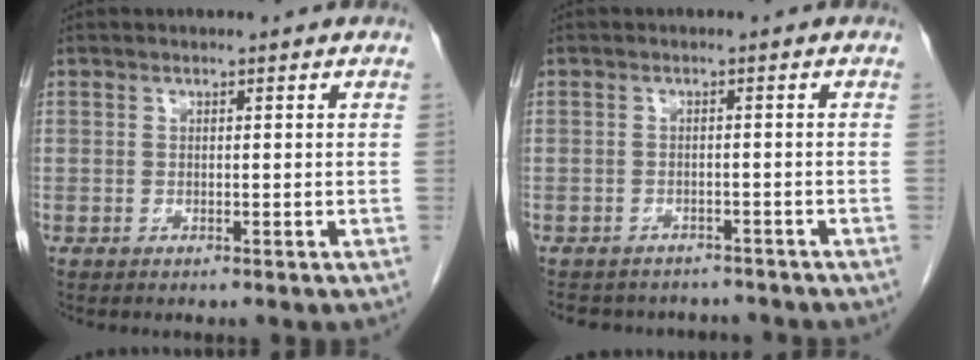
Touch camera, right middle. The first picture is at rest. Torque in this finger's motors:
{"motor_torque": [0.08, -0.08, 0.00, 0.00]}